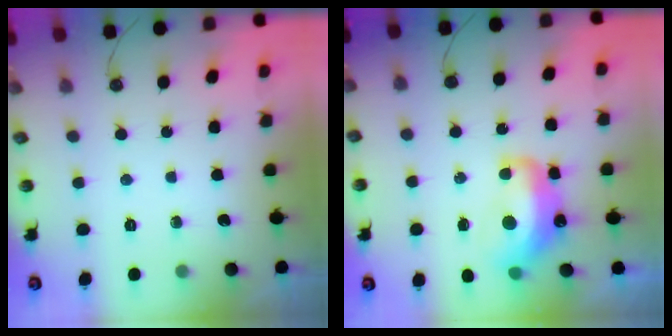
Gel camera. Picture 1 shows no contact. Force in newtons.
{"total": 6.9, "press": 6.8, "slide": 1.0}